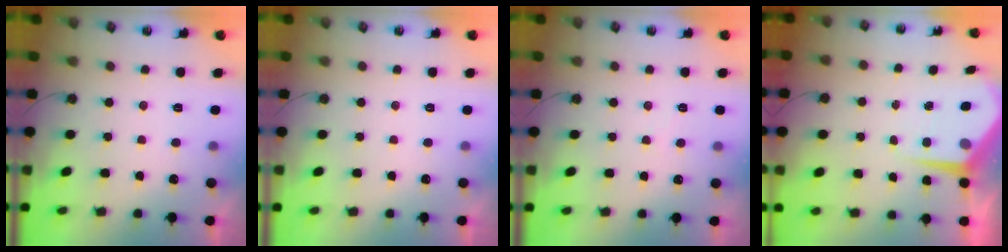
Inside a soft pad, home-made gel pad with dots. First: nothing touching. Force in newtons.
{"total": 0.0}
{"total": 4.3, "press": 4.3, "slide": 0.7}
{"total": 5.9, "press": 5.9, "slide": 0.4}